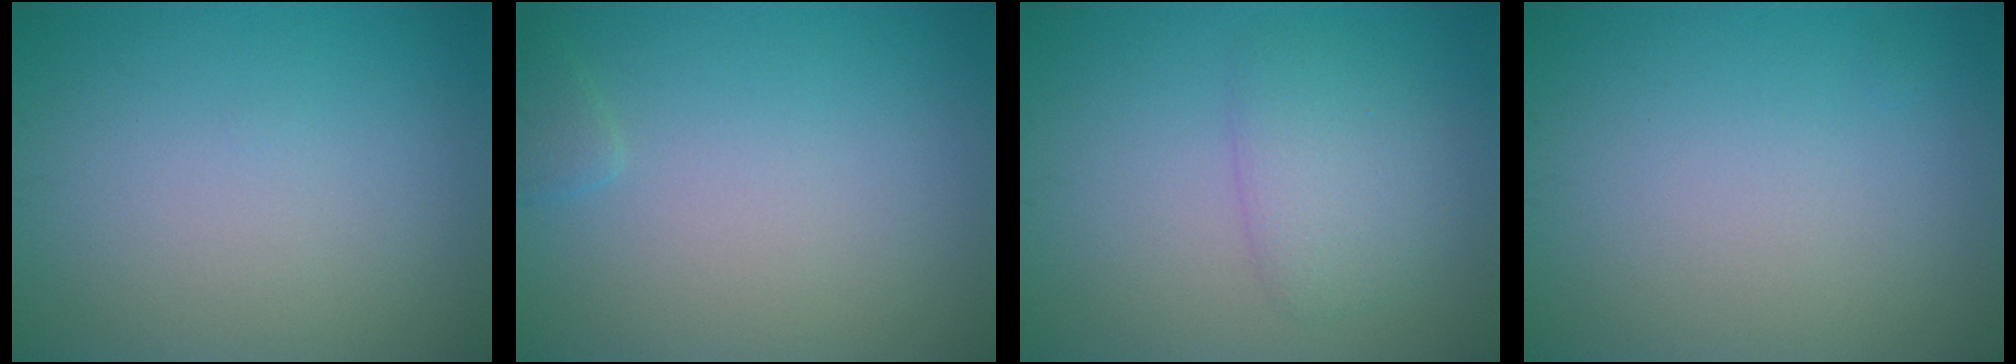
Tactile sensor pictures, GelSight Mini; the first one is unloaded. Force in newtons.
{"total": 0.9, "press": 0.9, "slide": 0.1}
{"total": 2.9, "press": 2.9, "slide": 0.2}
{"total": 0.0}